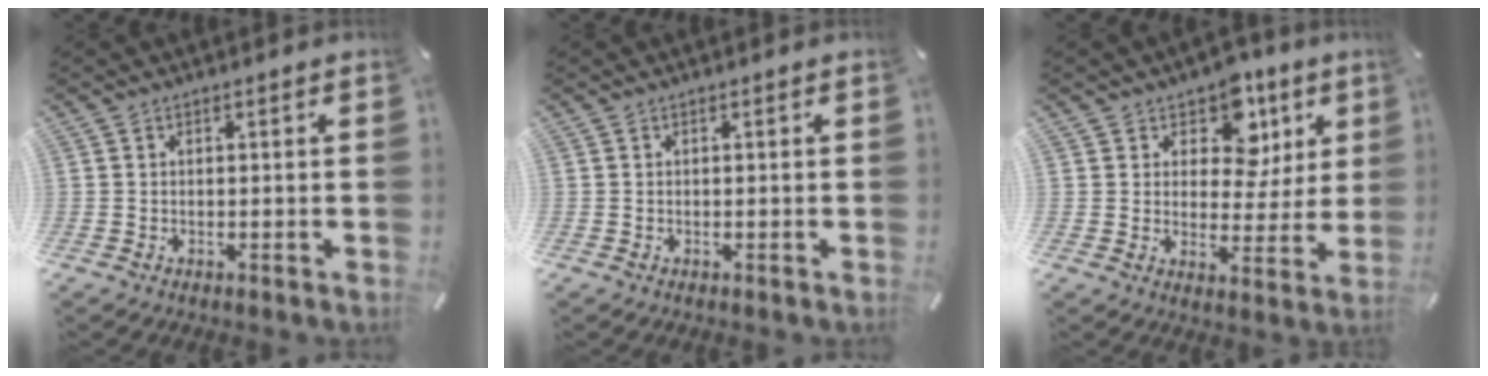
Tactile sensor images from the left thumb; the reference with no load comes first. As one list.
[{"total": 0.0}, {"total": 11.3, "force": [5.9, 7.9, 5.6], "torque": [-0.078, -0.037, 0.104]}]